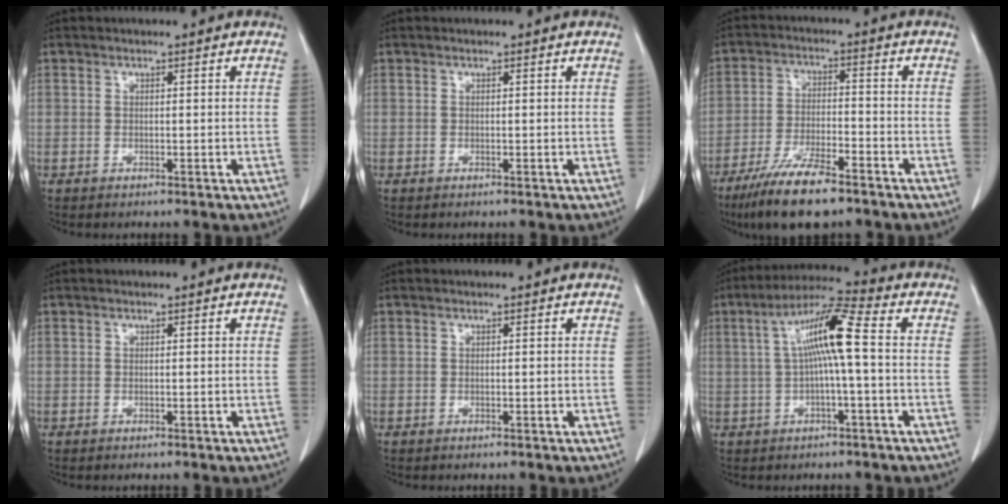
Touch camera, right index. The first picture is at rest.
{"total": 0.0}
{"total": 11.2, "force": [-8.2, 2.3, 7.2], "torque": [-0.135, -0.023, -0.146]}
{"total": 0.0}
{"total": 0.0}
{"total": 9.3, "force": [0.7, 0.3, 9.2], "torque": [-0.173, 0.026, 0.011]}